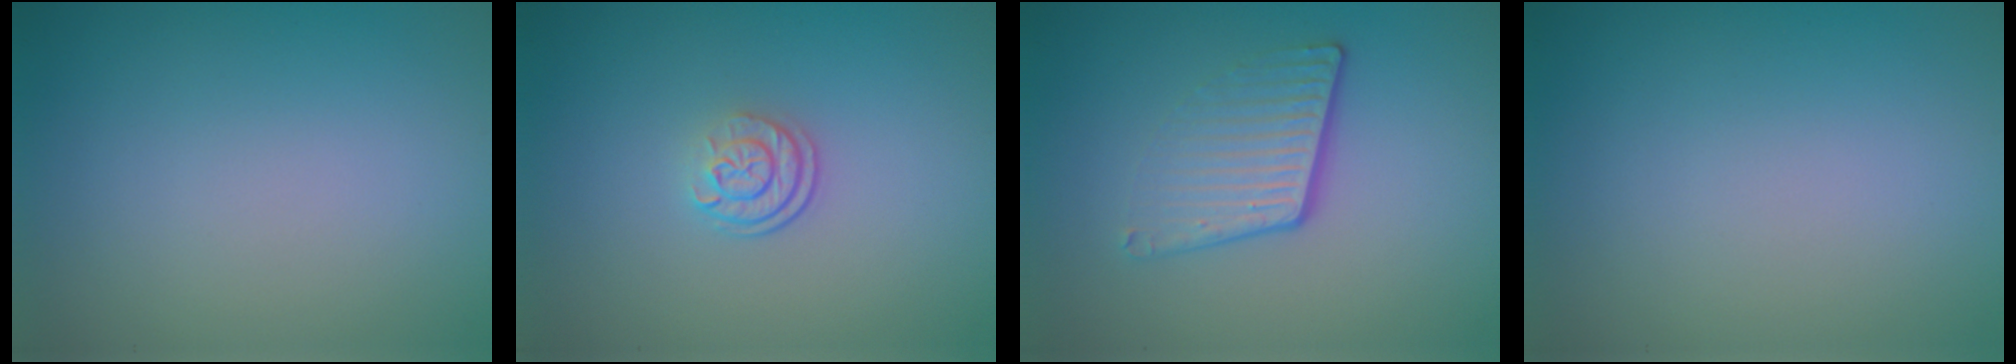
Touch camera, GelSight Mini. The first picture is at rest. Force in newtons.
{"total": 2.3, "press": 1.7, "slide": 1.7}
{"total": 3.9, "press": 2.6, "slide": 2.9}
{"total": 0.0}